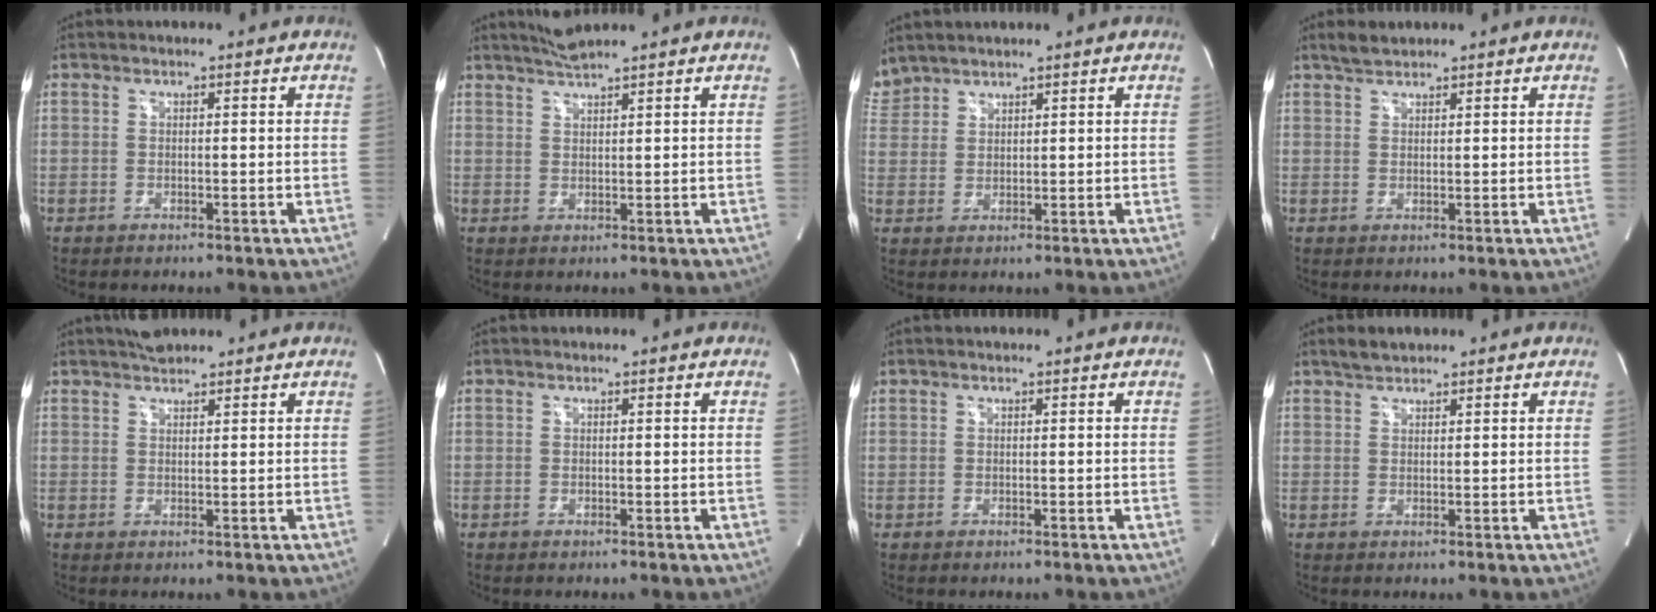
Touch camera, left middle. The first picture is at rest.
{"total": 3.2, "force": [2.9, -0.6, 1.1], "torque": [-0.026, 0.007, 0.060]}
{"total": 4.4, "force": [4.2, 1.3, 0.2], "torque": [-0.015, 0.020, 0.091]}
{"total": 2.1, "force": [2.0, 0.6, 0.6], "torque": [-0.019, 0.010, 0.039]}
{"total": 3.0, "force": [2.7, 0.8, 1.0], "torque": [-0.019, 0.017, 0.046]}
{"total": 0.0}
{"total": 0.0}
{"total": 2.3, "force": [2.0, 0.8, 0.8], "torque": [-0.020, 0.010, 0.036]}